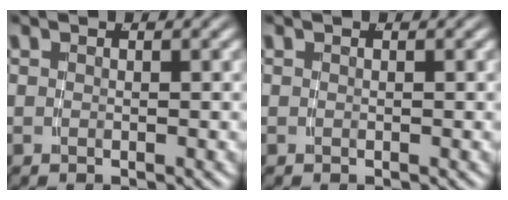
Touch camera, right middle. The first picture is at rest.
{"total": 0.0}